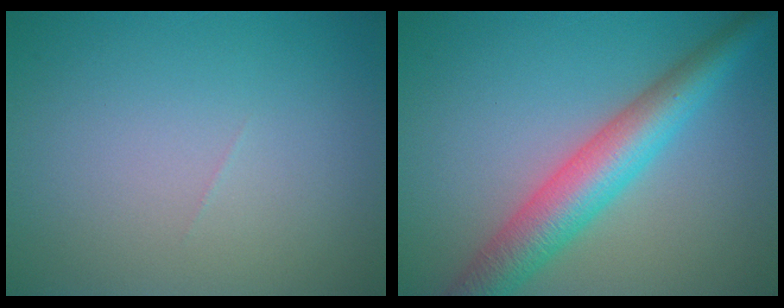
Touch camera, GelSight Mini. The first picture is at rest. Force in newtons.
{"total": 6.5, "press": 6.5, "slide": 0.1}